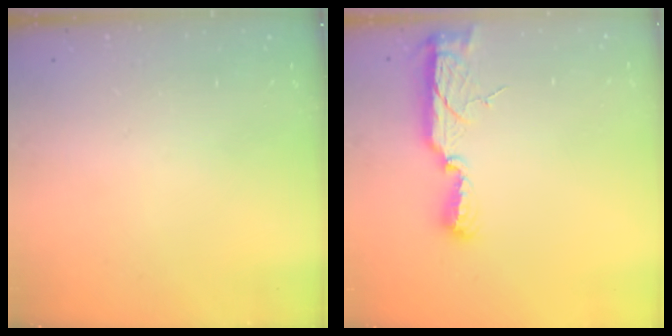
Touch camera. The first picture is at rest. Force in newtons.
{"total": 8.1, "press": 8.1, "slide": 0.7}